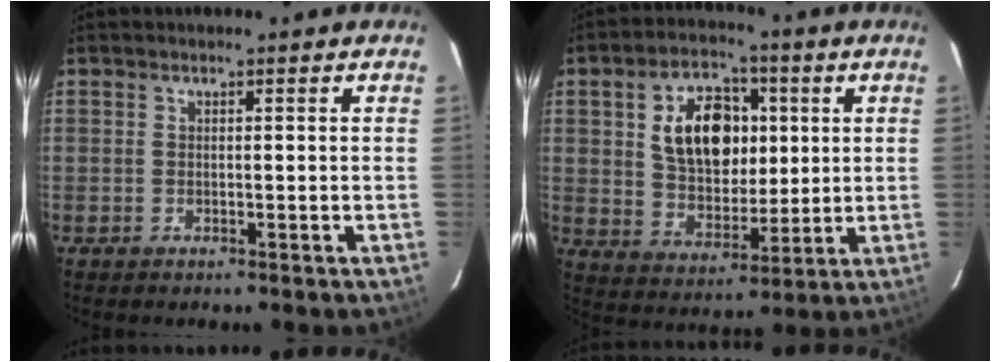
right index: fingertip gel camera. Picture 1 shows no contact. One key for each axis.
{"total": 13.9, "fx": 3.1, "fy": 9.1, "fz": 10.1, "tx": -0.177, "ty": 0.023, "tz": 0.064}